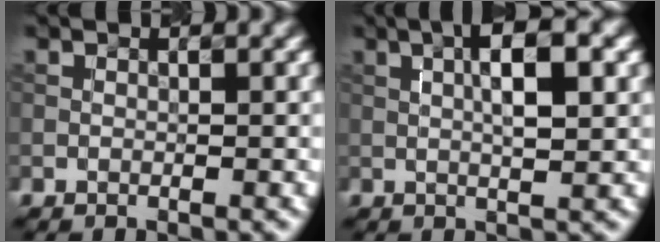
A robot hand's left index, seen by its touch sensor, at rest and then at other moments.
{"total": 5.1, "force": [1.2, 1.2, 4.9], "torque": [-0.080, 0.010, 0.020]}